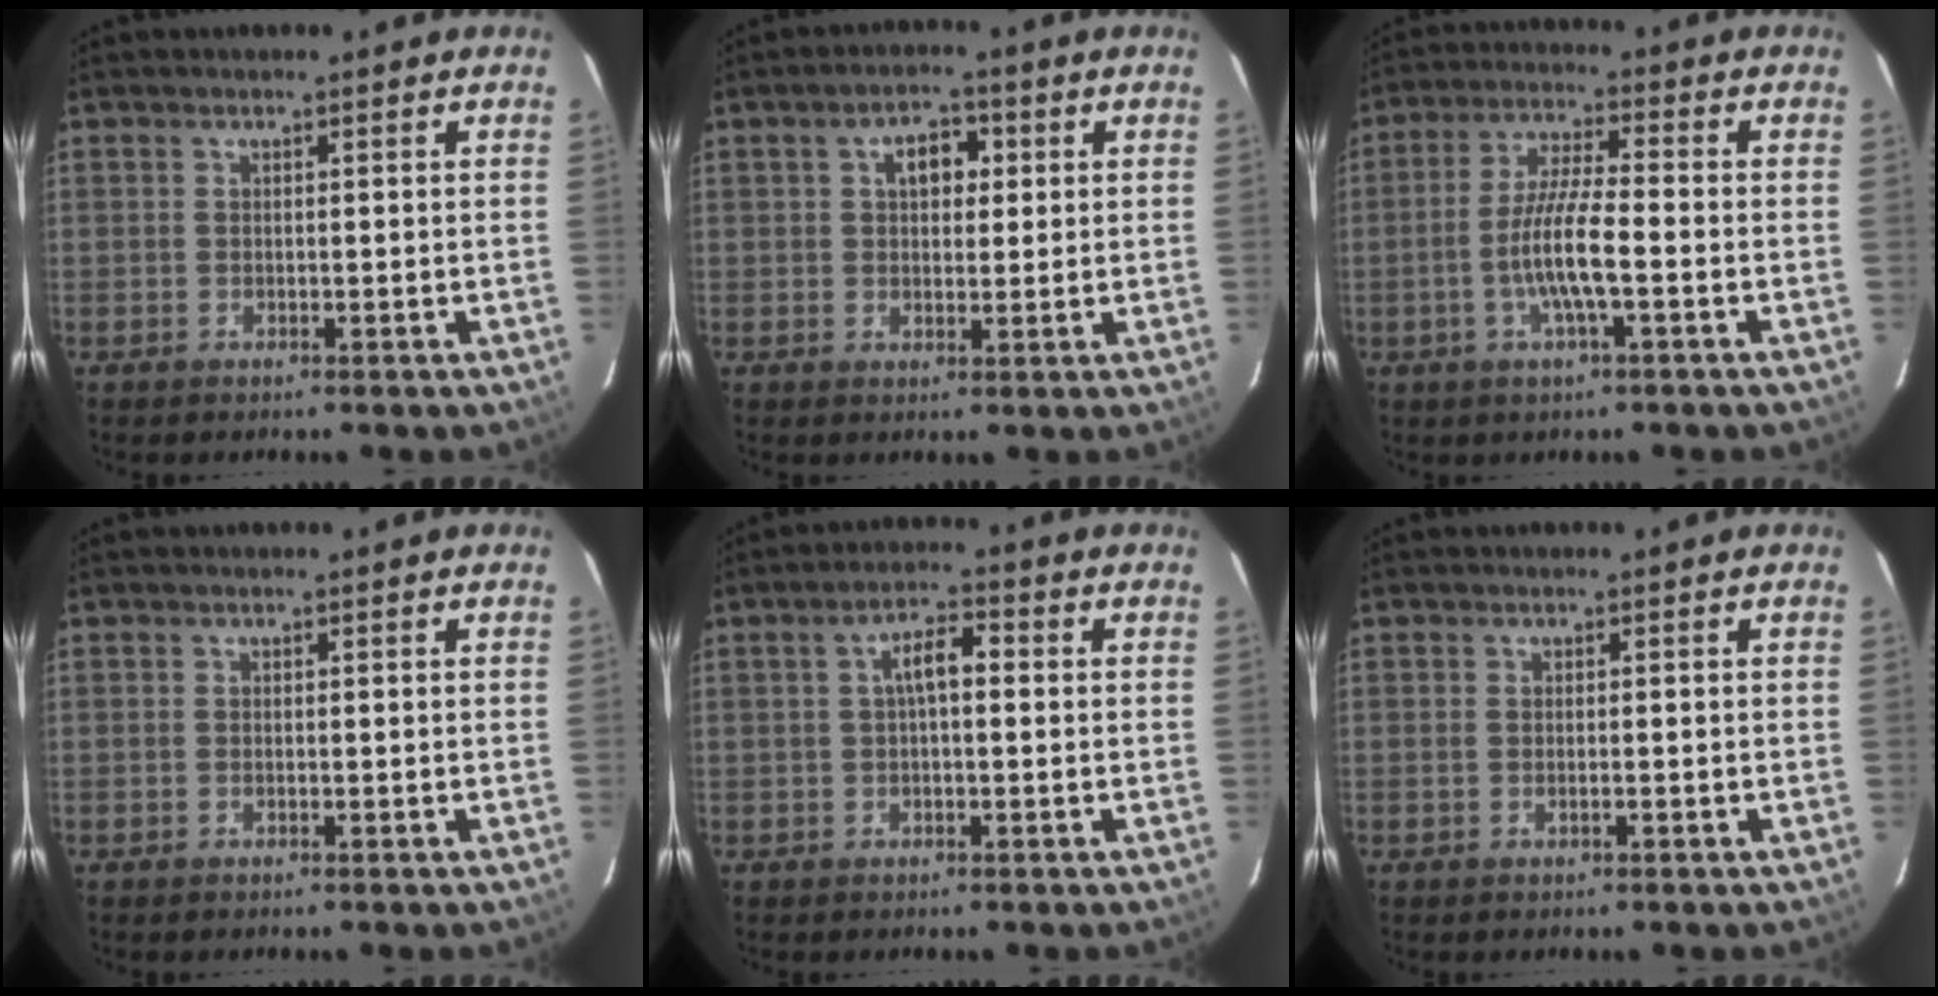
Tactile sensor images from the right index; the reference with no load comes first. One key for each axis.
{"total": 5.1, "fx": 1.5, "fy": 3.3, "fz": 3.6, "tx": -0.056, "ty": 0.018, "tz": 0.026}
{"total": 8.8, "fx": -2.6, "fy": 1.0, "fz": 8.3, "tx": -0.163, "ty": -0.003, "tz": -0.048}
{"total": 0.0}
{"total": 4.4, "fx": 0.4, "fy": 1.6, "fz": 4.1, "tx": -0.073, "ty": 0.015, "tz": 0.008}
{"total": 0.9, "fx": -0.3, "fy": 0.3, "fz": 0.8, "tx": -0.015, "ty": 0.001, "tz": -0.006}